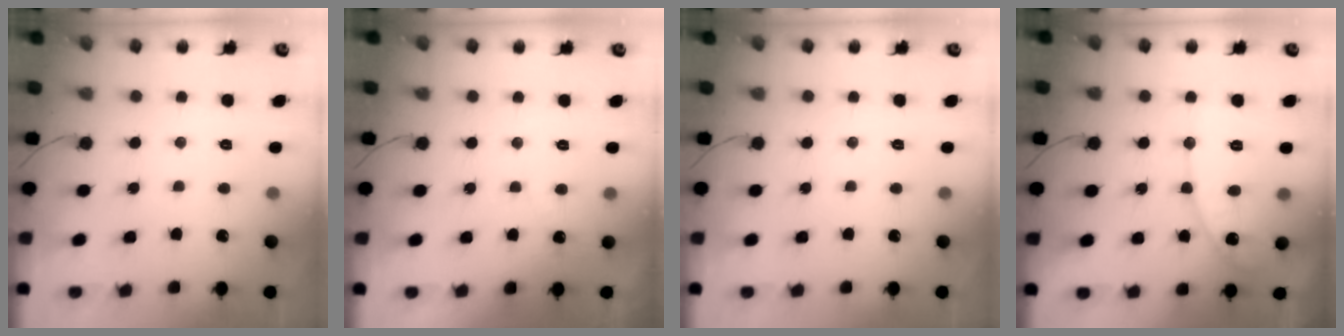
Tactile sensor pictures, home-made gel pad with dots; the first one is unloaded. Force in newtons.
{"total": 1.8, "press": 1.8, "slide": 0.1}
{"total": 0.0}
{"total": 11.2, "press": 11.2, "slide": 0.9}